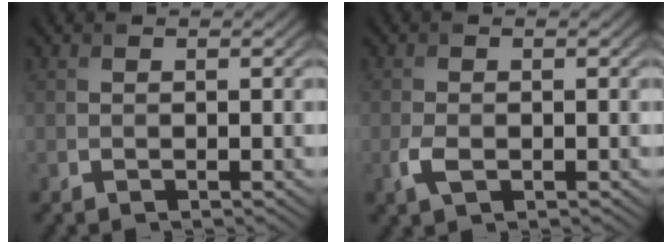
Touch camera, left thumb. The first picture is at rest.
{"total": 2.2, "force": [-0.7, 1.2, 1.7], "torque": [-0.044, -0.005, -0.013]}